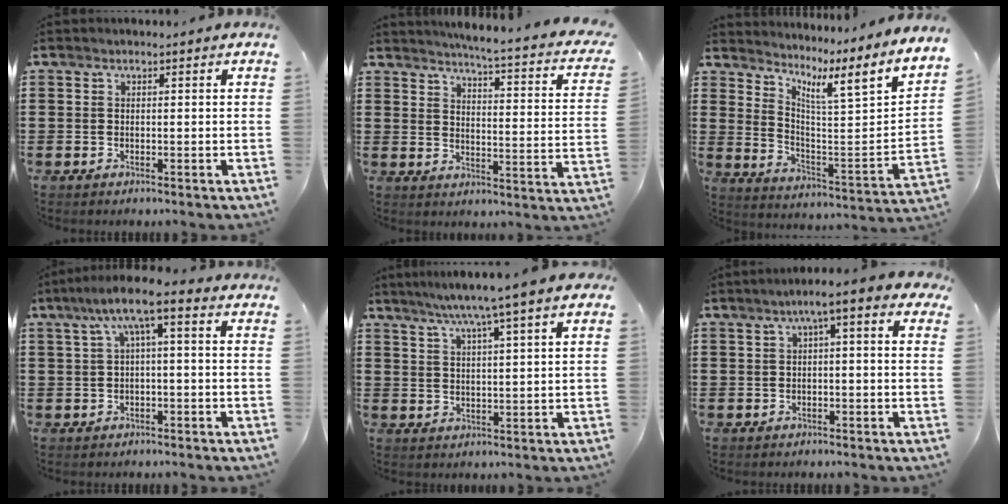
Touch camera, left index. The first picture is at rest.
{"total": 4.3, "force": [3.8, -0.7, 1.9], "torque": [-0.051, -0.040, 0.052]}
{"total": 5.7, "force": [4.0, -0.6, 4.1], "torque": [-0.075, -0.065, 0.044]}
{"total": 5.1, "force": [0.6, 0.9, 5.0], "torque": [-0.097, 0.009, 0.006]}
{"total": 5.9, "force": [4.2, -0.1, 4.0], "torque": [-0.089, -0.012, 0.070]}
{"total": 3.2, "force": [0.1, 0.3, 3.2], "torque": [-0.062, 0.006, -0.004]}